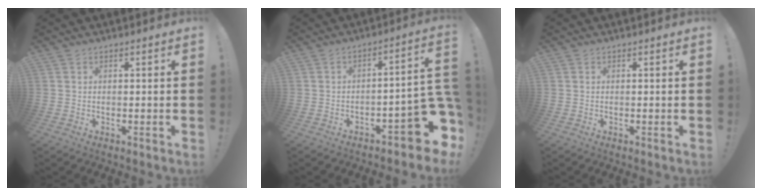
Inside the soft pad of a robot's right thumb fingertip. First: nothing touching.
{"total": 12.4, "force": [-6.0, 3.5, 10.2], "torque": [-0.115, 0.029, -0.096]}
{"total": 0.0}